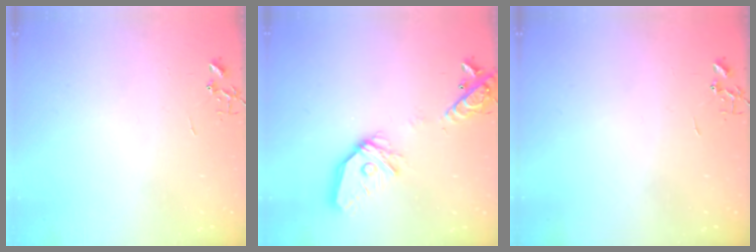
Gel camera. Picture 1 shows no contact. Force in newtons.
{"total": 18.3, "press": 18.2, "slide": 2.6}
{"total": 0.0}